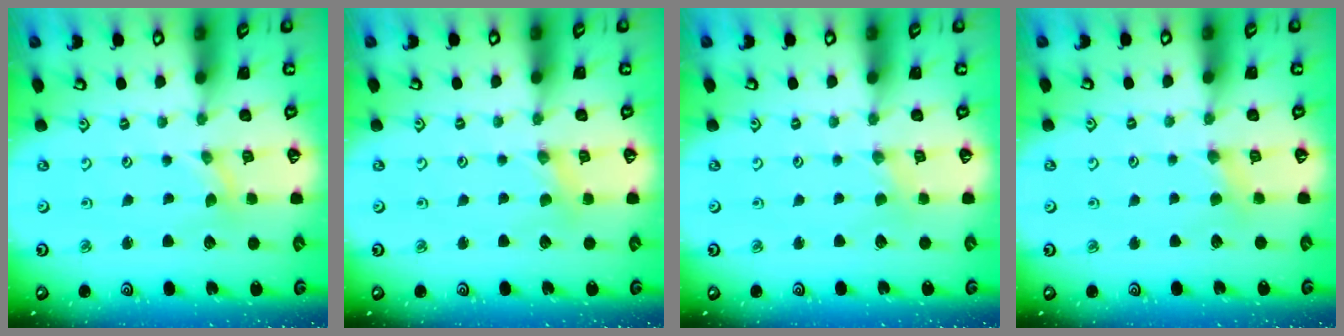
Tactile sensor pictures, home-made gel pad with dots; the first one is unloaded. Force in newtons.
{"total": 1.4, "press": 1.3, "slide": 0.3}
{"total": 0.0}
{"total": 2.4, "press": 2.4, "slide": 0.5}